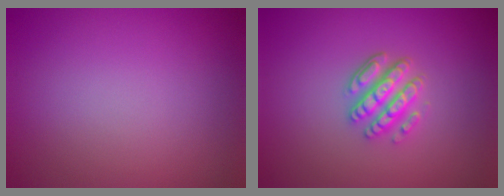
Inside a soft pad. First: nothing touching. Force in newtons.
{"total": 3.4, "press": 3.0, "slide": 1.6}